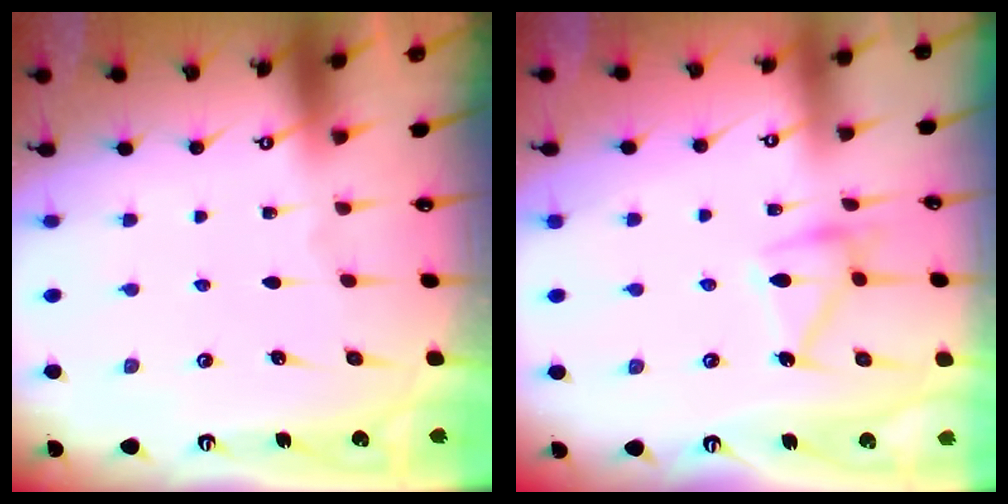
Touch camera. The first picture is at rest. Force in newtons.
{"total": 12.7, "press": 12.7, "slide": 0.3}